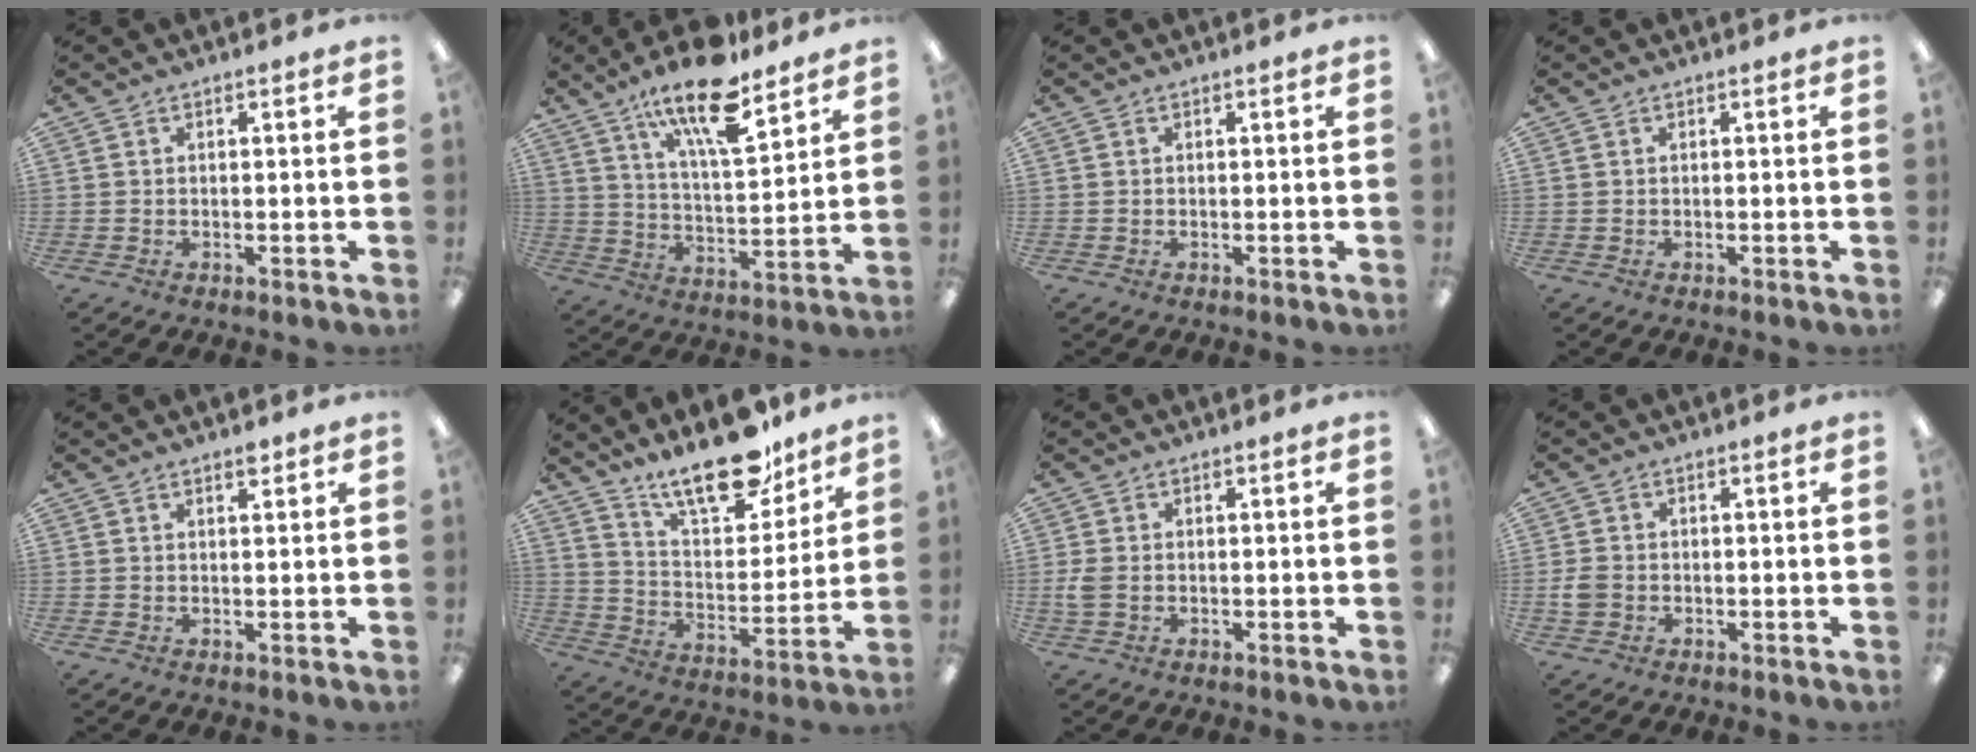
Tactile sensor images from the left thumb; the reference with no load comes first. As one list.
[{"total": 17.3, "force": [12.2, 5.5, 10.9], "torque": [-0.183, -0.064, 0.201]}, {"total": 0.0}, {"total": 0.0}, {"total": 1.5, "force": [1.3, 0.4, 0.6], "torque": [-0.006, -0.005, 0.022]}, {"total": 18.3, "force": [14.6, 6.3, 9.0], "torque": [-0.154, -0.092, 0.253]}, {"total": 3.2, "force": [-0.2, 2.0, 2.5], "torque": [-0.057, 0.001, -0.007]}, {"total": 3.0, "force": [-0.6, 2.4, 1.7], "torque": [-0.027, 0.006, -0.010]}]